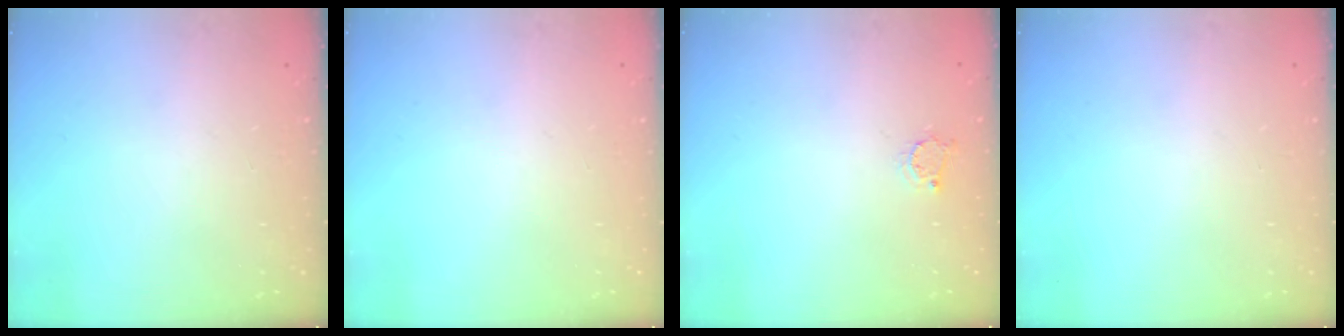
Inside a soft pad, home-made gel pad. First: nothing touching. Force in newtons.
{"total": 0.0}
{"total": 3.1, "press": 3.1, "slide": 0.3}
{"total": 0.0}